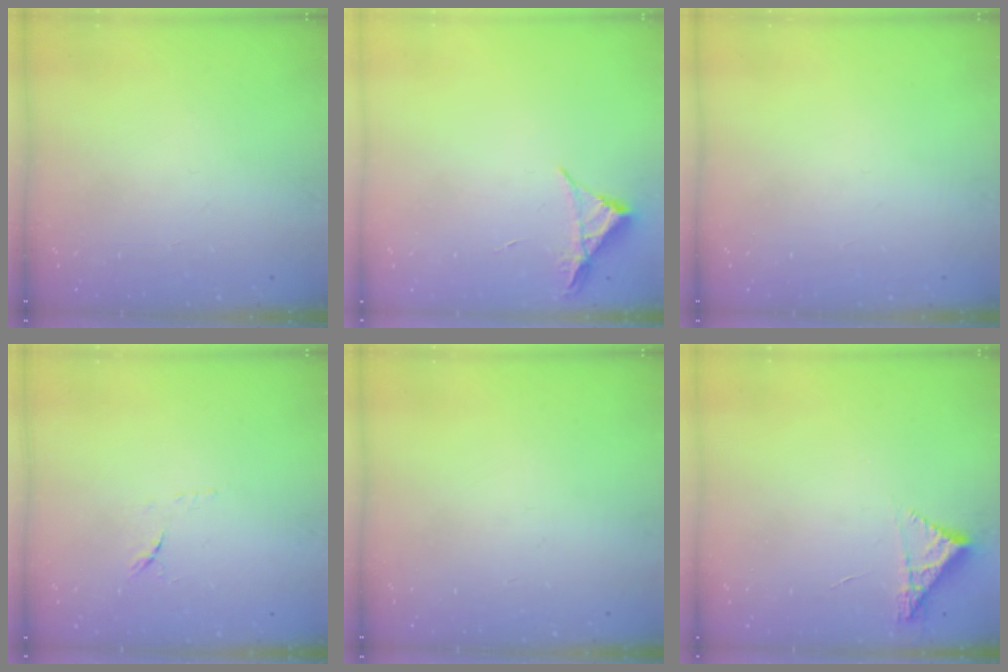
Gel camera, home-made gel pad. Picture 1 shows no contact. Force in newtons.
{"total": 3.4, "press": 3.4, "slide": 0.6}
{"total": 0.0}
{"total": 8.0, "press": 7.9, "slide": 0.9}
{"total": 0.0}
{"total": 4.3, "press": 4.3, "slide": 0.3}